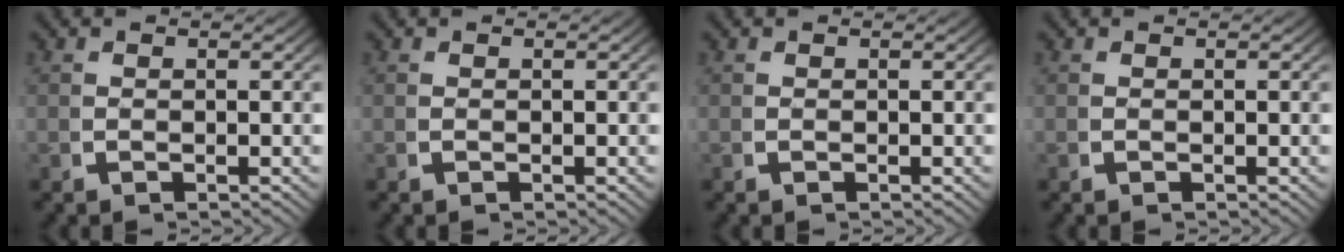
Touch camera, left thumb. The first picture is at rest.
{"total": 0.0}
{"total": 0.0}
{"total": 0.0}